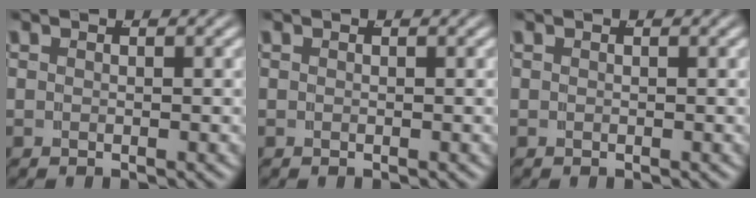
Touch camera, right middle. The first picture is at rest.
{"total": 0.0}
{"total": 0.0}